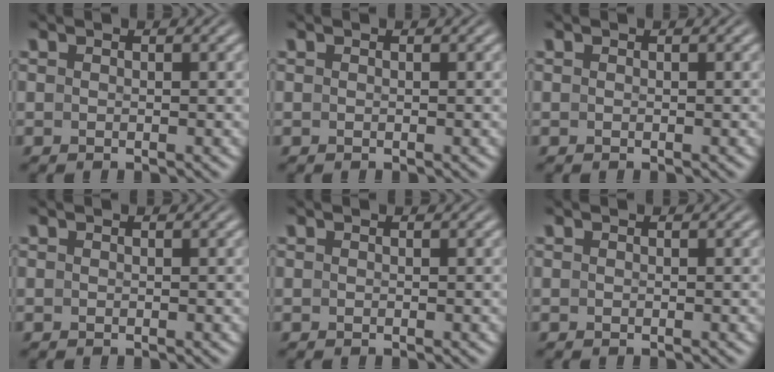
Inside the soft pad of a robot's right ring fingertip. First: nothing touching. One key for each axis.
{"total": 0.0}
{"total": 0.0}
{"total": 0.0}
{"total": 0.0}
{"total": 0.0}